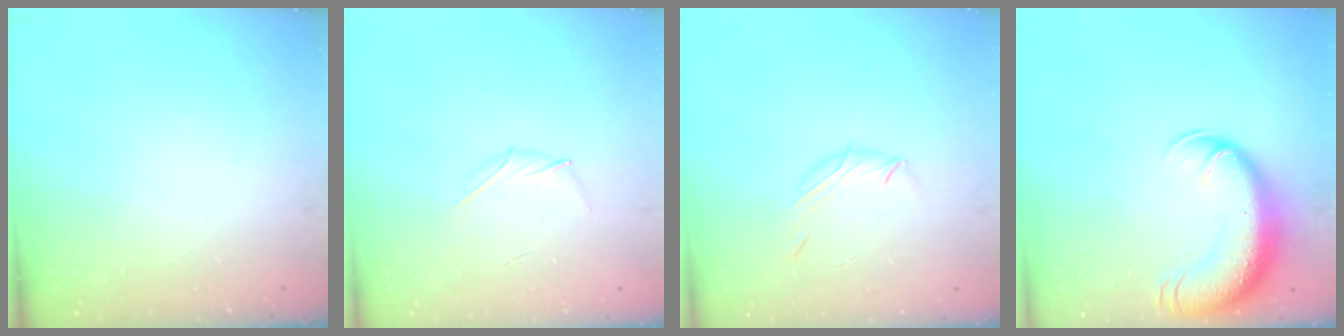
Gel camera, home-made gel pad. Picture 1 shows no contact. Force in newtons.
{"total": 3.9, "press": 3.7, "slide": 1.1}
{"total": 6.9, "press": 6.7, "slide": 1.7}
{"total": 16.2, "press": 15.8, "slide": 3.6}